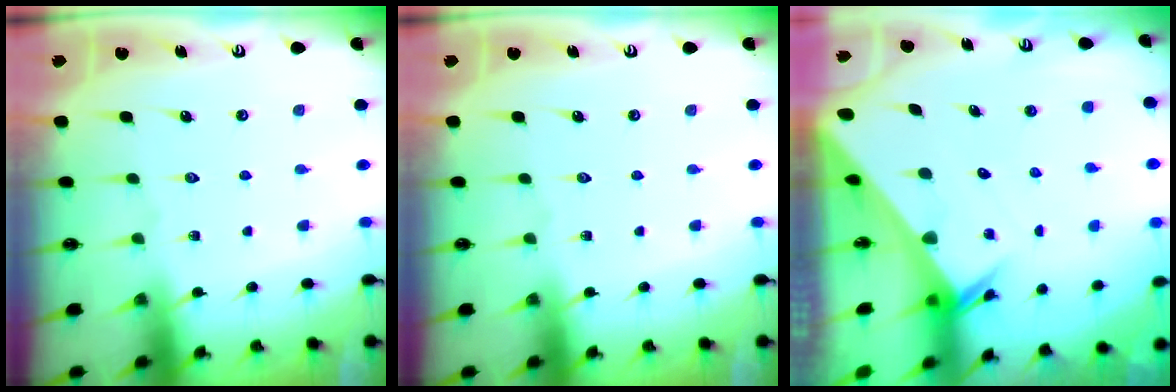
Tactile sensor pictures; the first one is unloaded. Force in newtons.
{"total": 0.0}
{"total": 3.9, "press": 3.9, "slide": 0.2}